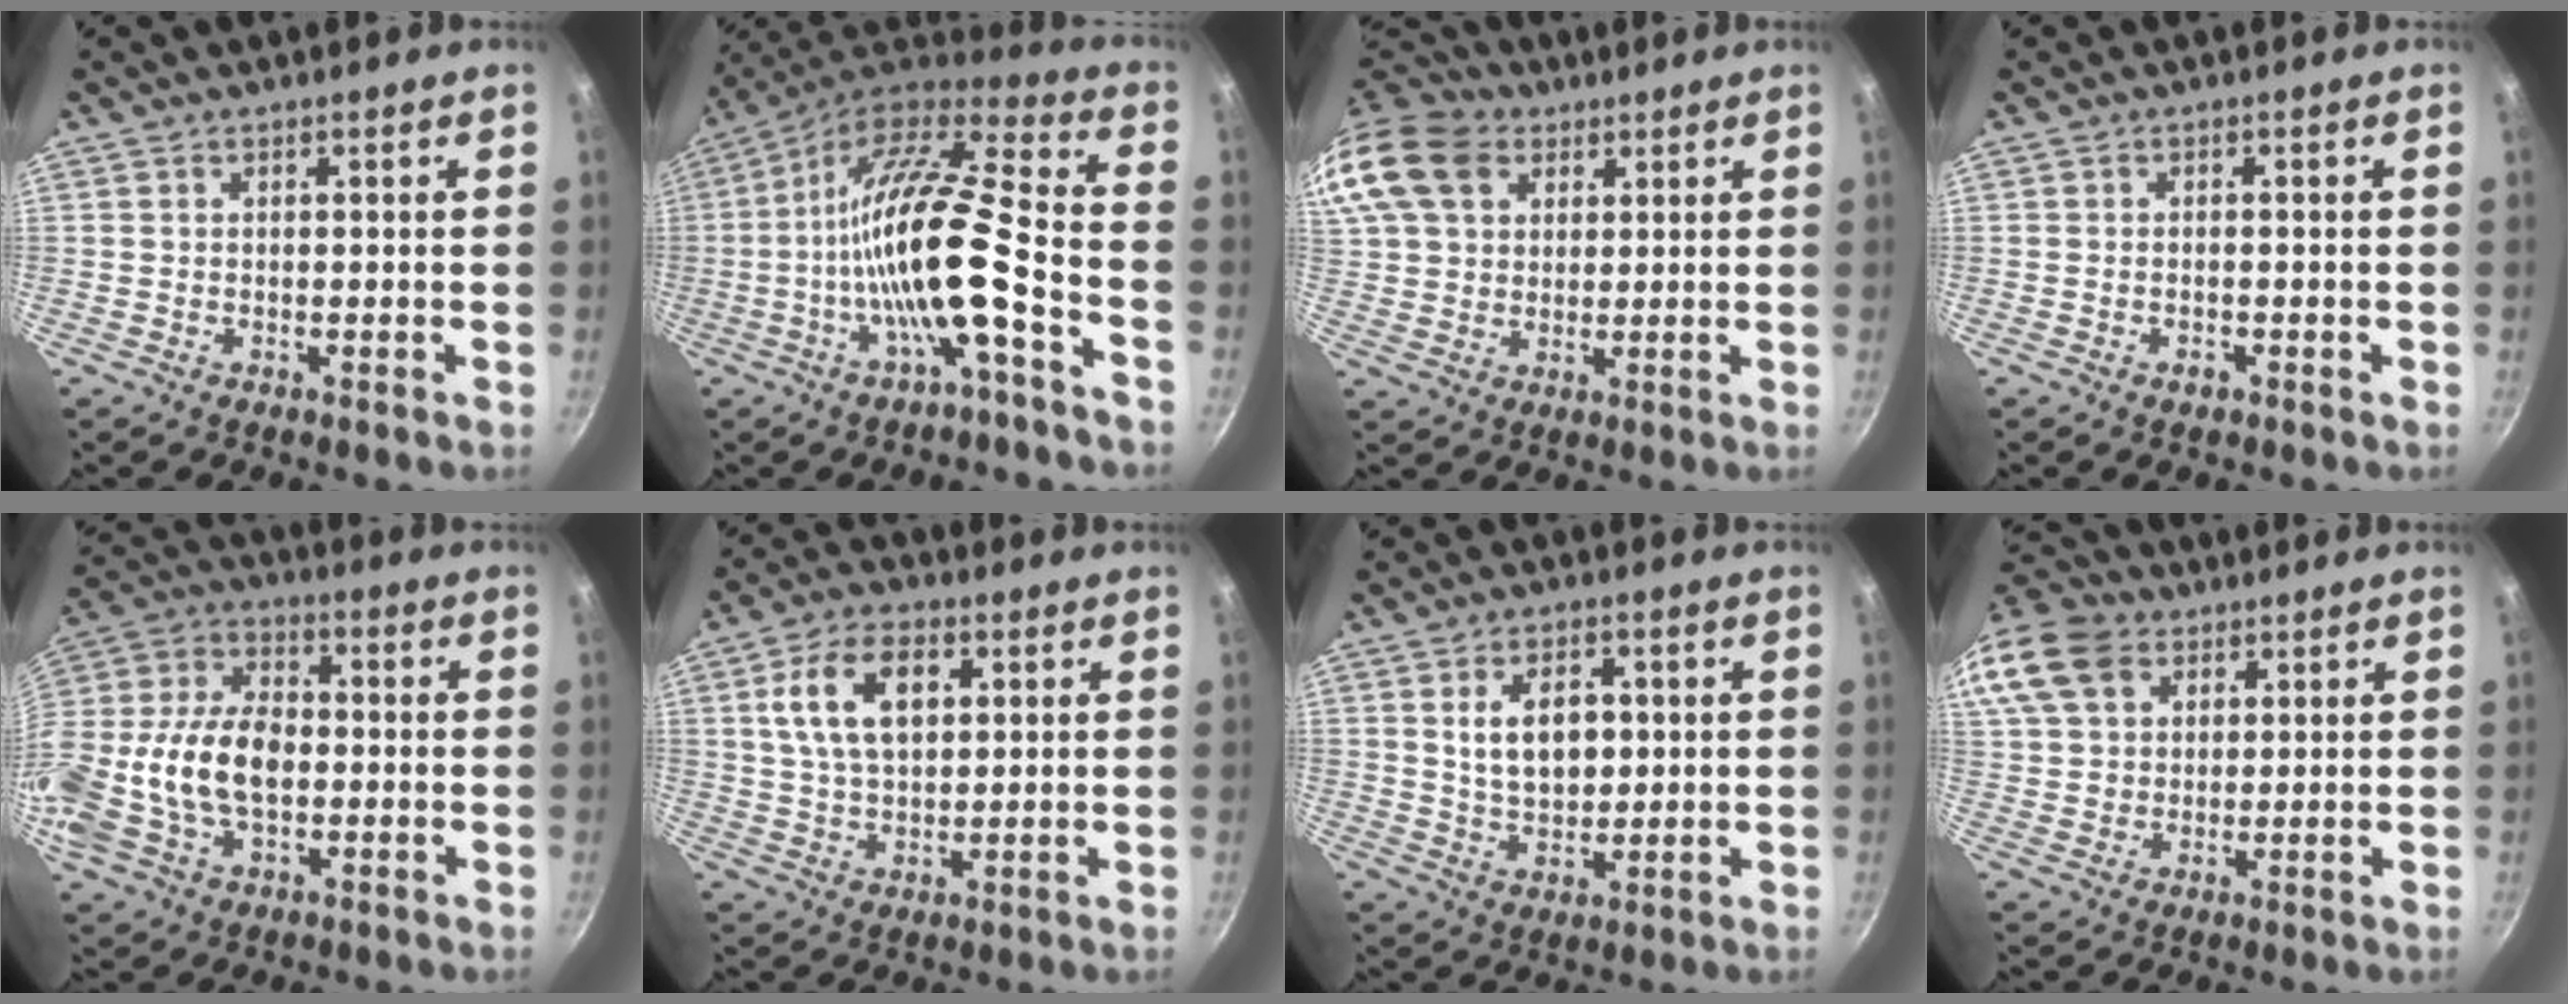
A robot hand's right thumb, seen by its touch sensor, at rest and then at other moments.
{"total": 19.1, "force": [-5.9, 4.4, 17.7], "torque": [-0.313, 0.036, -0.118]}
{"total": 18.7, "force": [8.0, 13.9, 9.6], "torque": [-0.212, 0.023, 0.144]}
{"total": 1.2, "force": [-0.7, 0.7, 0.7], "torque": [-0.013, 0.003, -0.012]}
{"total": 19.0, "force": [-2.0, 12.3, 14.3], "torque": [-0.268, 0.035, -0.042]}
{"total": 11.4, "force": [3.2, 6.8, 8.5], "torque": [-0.139, 0.002, 0.057]}
{"total": 8.8, "force": [1.6, 5.8, 6.4], "torque": [-0.087, -0.010, 0.034]}
{"total": 19.8, "force": [8.9, 14.7, 9.9], "torque": [-0.231, 0.034, 0.164]}